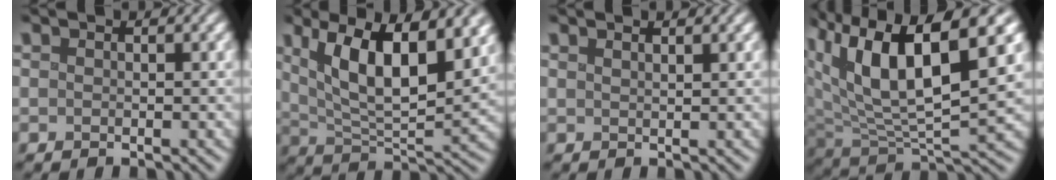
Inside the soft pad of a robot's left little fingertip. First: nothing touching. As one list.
[{"total": 10.3, "force": [4.0, 3.8, 8.7], "torque": [-0.141, -0.002, 0.068]}, {"total": 0.9, "force": [0.7, 0.0, 0.5], "torque": [-0.005, 0.003, 0.008]}, {"total": 11.9, "force": [4.7, 5.4, 9.5], "torque": [-0.184, 0.003, 0.089]}]